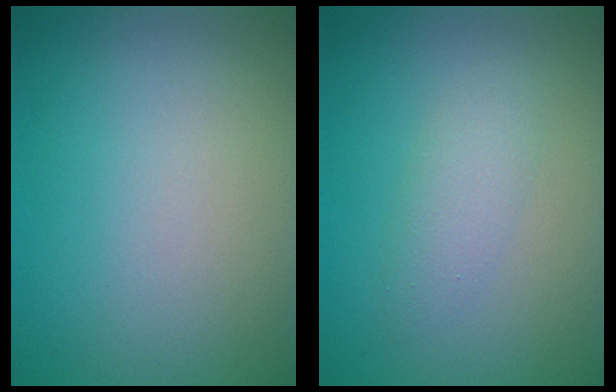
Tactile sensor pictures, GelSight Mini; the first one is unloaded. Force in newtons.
{"total": 2.0, "press": 2.0, "slide": 0.2}